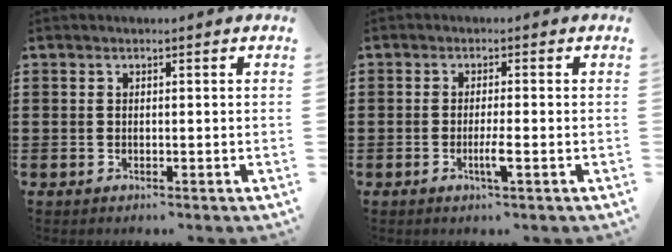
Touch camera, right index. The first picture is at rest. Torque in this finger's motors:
{"motor_torque": [-0.11, -0.03, 0.14, 0.03]}